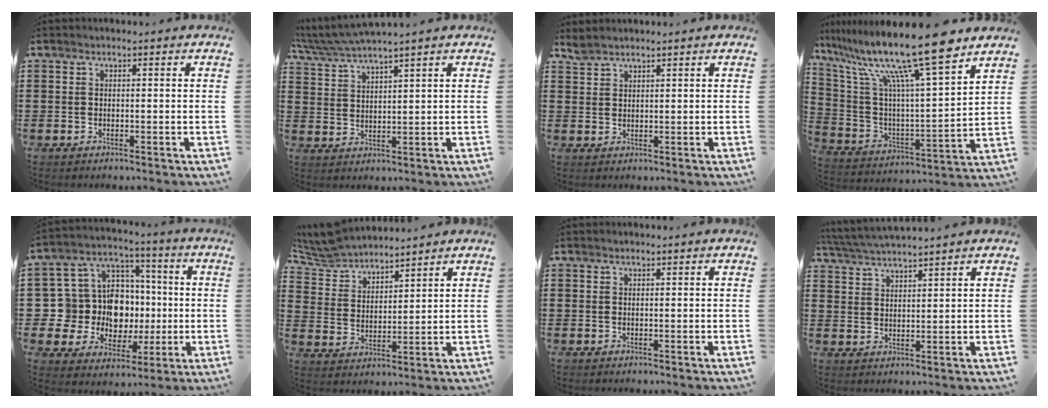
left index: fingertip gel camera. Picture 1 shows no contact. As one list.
[{"total": 4.0, "force": [3.7, -0.2, 1.5], "torque": [-0.043, -0.014, 0.065]}, {"total": 2.0, "force": [1.9, 0.4, 0.4], "torque": [-0.012, 0.000, 0.038]}, {"total": 17.1, "force": [13.0, 0.7, 11.1], "torque": [-0.242, -0.074, 0.212]}, {"total": 12.4, "force": [-0.2, 11.4, 4.7], "torque": [-0.121, -0.004, 0.007]}, {"total": 6.5, "force": [6.1, 1.5, 1.4], "torque": [-0.057, -0.022, 0.111]}, {"total": 0.0}, {"total": 4.0, "force": [3.8, -0.2, 1.0], "torque": [-0.032, -0.012, 0.068]}]